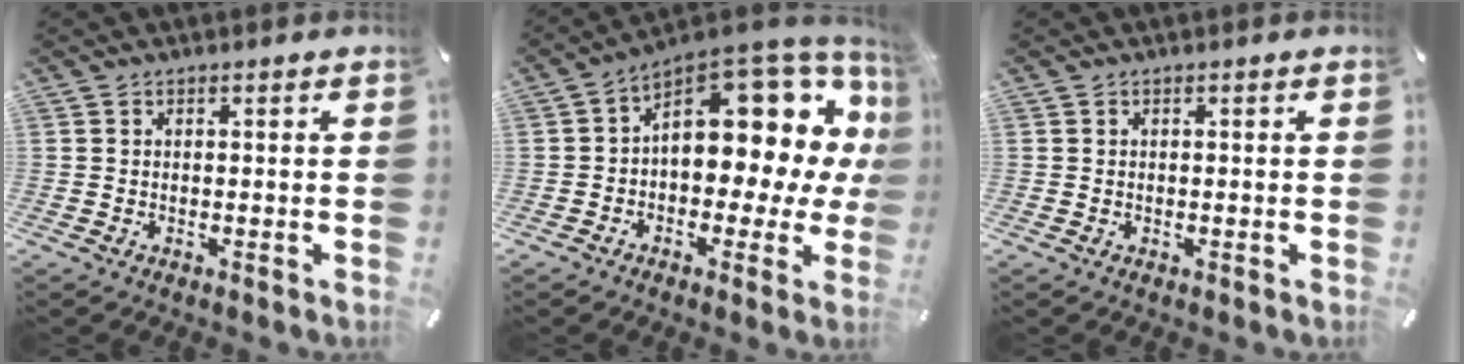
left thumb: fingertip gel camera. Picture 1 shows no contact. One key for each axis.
{"total": 16.8, "fx": 6.7, "fy": 9.5, "fz": 12.2, "tx": -0.139, "ty": -0.071, "tz": 0.107}
{"total": 0.0}